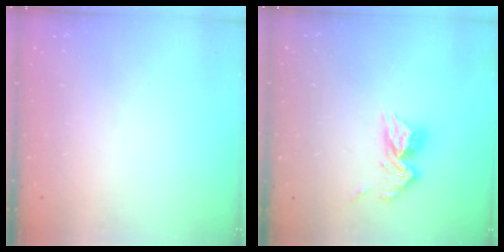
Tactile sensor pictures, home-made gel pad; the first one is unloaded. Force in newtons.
{"total": 11.5, "press": 11.4, "slide": 1.1}